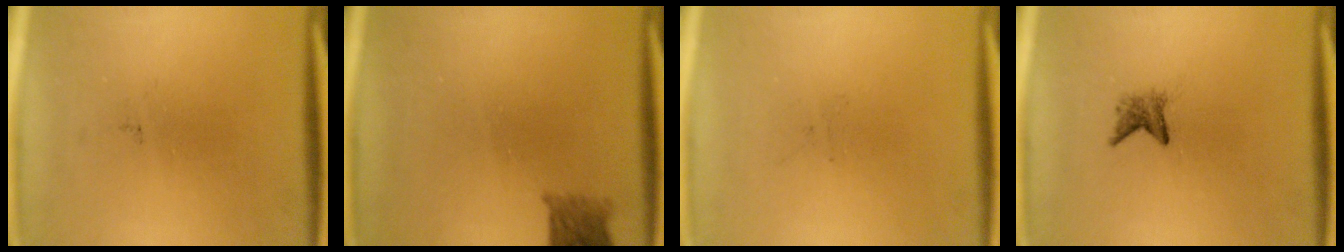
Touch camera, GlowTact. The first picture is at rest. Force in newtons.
{"total": 2.8}
{"total": 0.0}
{"total": 1.8}